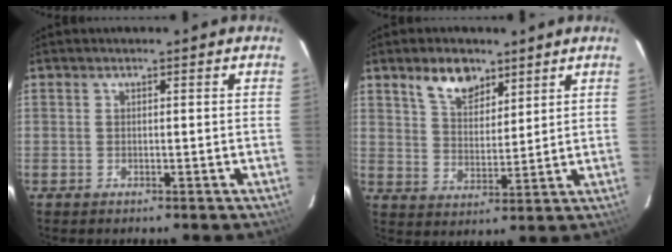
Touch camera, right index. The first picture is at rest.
{"total": 7.9, "force": [5.3, 4.1, 4.1], "torque": [-0.068, 0.009, 0.100]}